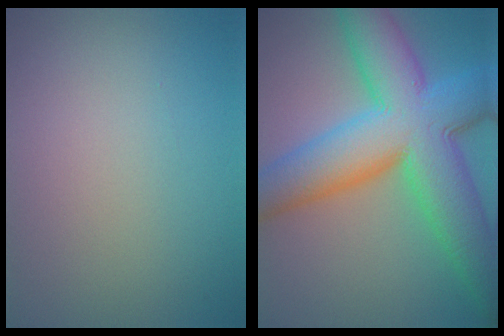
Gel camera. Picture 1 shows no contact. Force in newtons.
{"total": 12.7, "press": 12.7, "slide": 0.3}